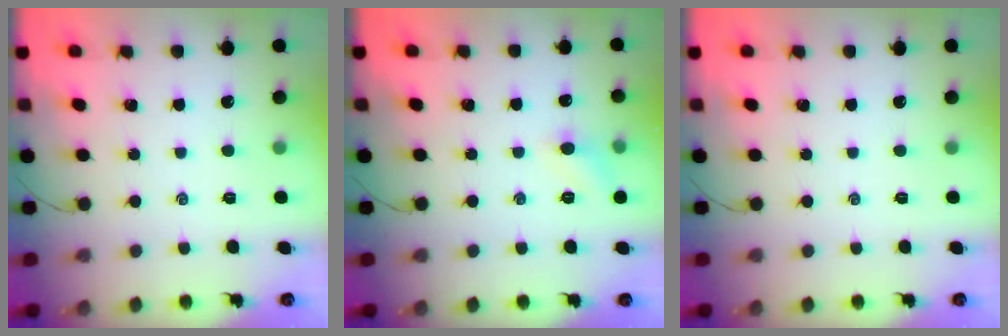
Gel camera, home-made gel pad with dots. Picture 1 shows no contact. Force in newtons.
{"total": 5.8, "press": 5.5, "slide": 1.9}
{"total": 0.0}